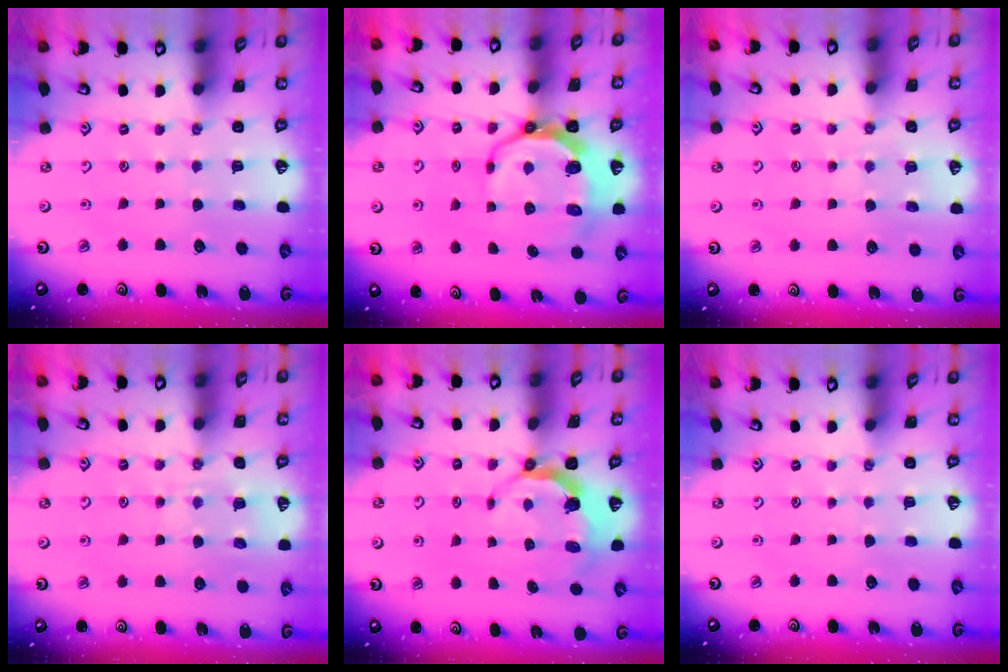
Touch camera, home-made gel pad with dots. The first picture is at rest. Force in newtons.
{"total": 10.2, "press": 9.4, "slide": 3.9}
{"total": 4.3, "press": 4.3, "slide": 0.4}
{"total": 7.1, "press": 7.1, "slide": 0.8}
{"total": 4.3, "press": 2.9, "slide": 3.2}
{"total": 0.0}